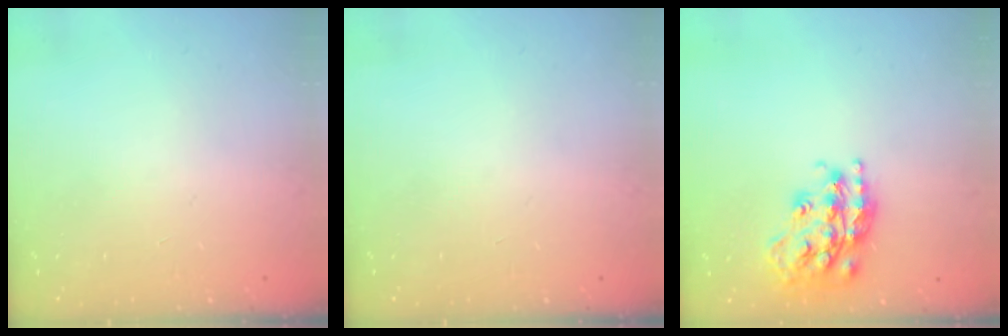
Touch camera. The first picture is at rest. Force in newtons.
{"total": 0.0}
{"total": 20.0, "press": 19.9, "slide": 1.3}